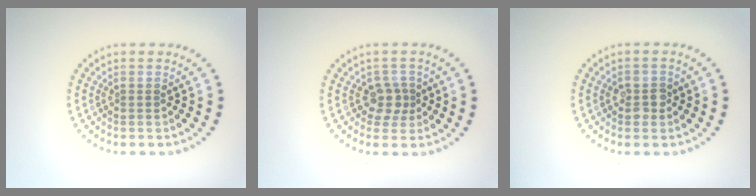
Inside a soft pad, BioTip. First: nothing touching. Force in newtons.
{"total": 2.0, "press": 1.6, "slide": 1.2}
{"total": 2.0, "press": 2.0, "slide": 0.3}